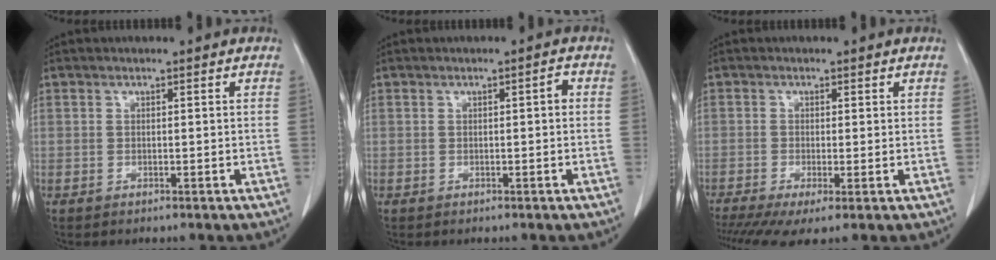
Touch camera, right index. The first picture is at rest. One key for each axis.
{"total": 1.2, "fx": 0.1, "fy": 0.3, "fz": 1.2, "tx": -0.015, "ty": 0.004, "tz": 0.001}
{"total": 6.5, "fx": -3.6, "fy": 1.6, "fz": 5.1, "tx": -0.091, "ty": -0.016, "tz": -0.065}